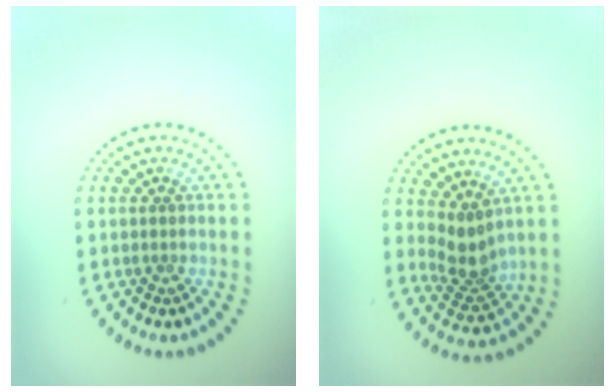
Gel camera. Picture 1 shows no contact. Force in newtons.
{"total": 2.7, "press": 2.2, "slide": 1.7}